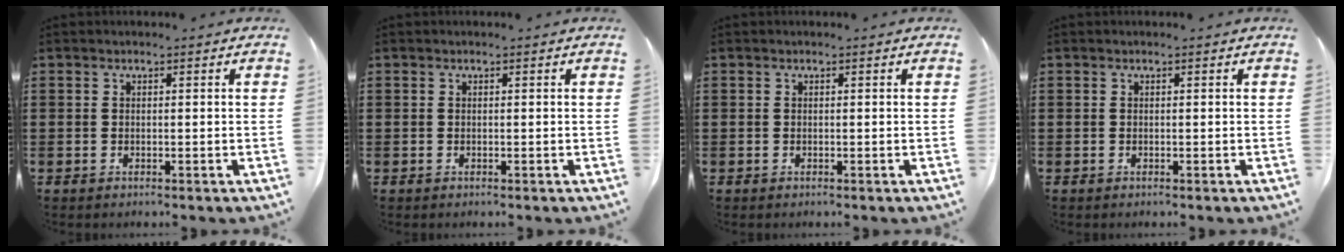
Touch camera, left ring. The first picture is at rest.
{"total": 0.0}
{"total": 0.0}
{"total": 0.0}